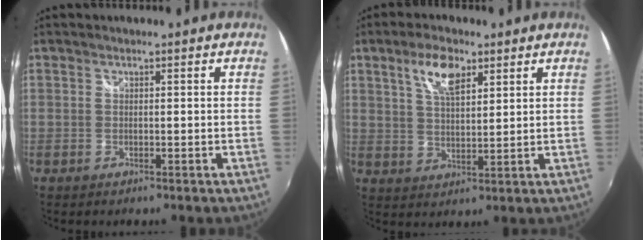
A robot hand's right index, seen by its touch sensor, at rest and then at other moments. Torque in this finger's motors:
{"motor_torque": [0.32, 0.19, 0.36, 0.08]}